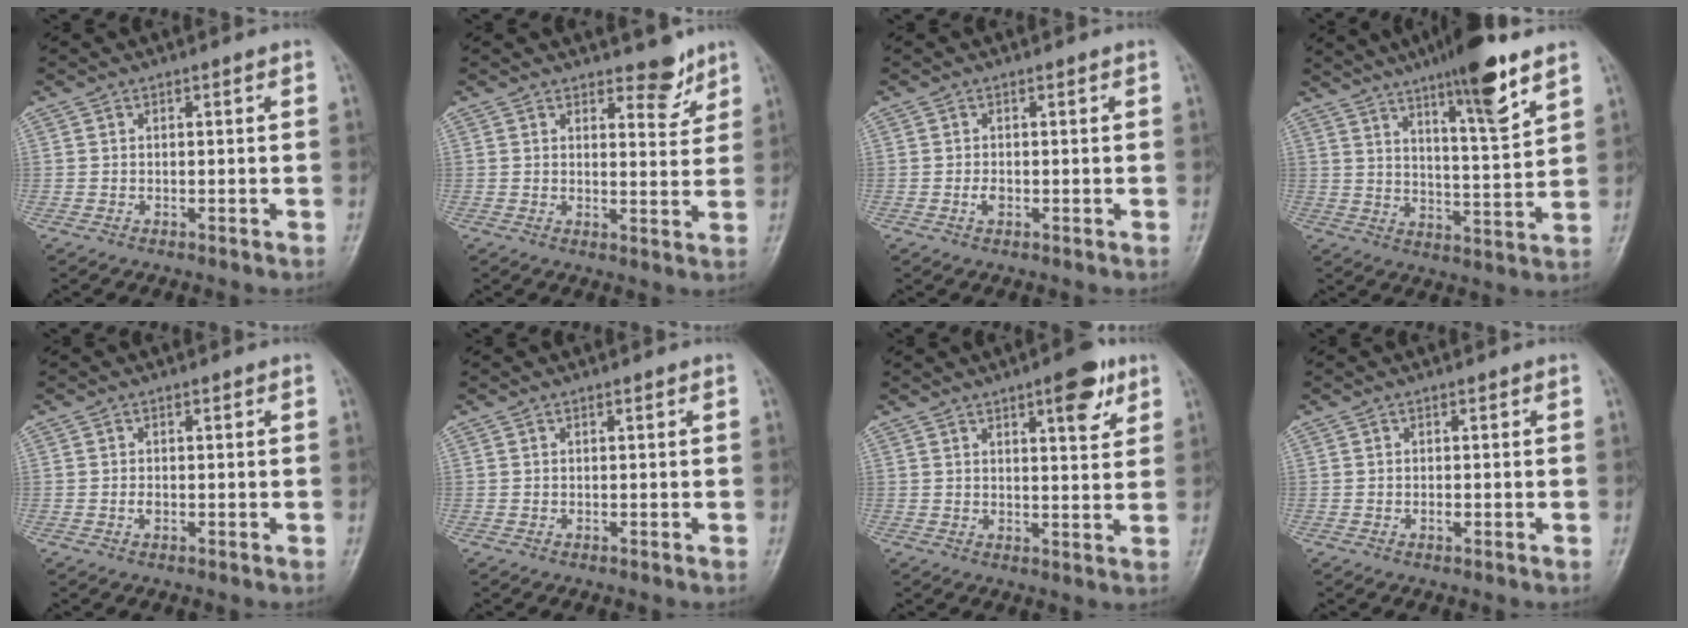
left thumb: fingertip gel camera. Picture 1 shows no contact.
{"total": 4.9, "force": [3.8, 2.1, 2.2], "torque": [-0.003, -0.030, 0.053]}
{"total": 1.4, "force": [-0.3, 0.9, 1.0], "torque": [-0.017, -0.001, -0.006]}
{"total": 13.9, "force": [8.9, 2.0, 10.4], "torque": [-0.155, -0.050, 0.144]}
{"total": 0.8, "force": [-0.1, 0.5, 0.6], "torque": [-0.009, 0.000, -0.002]}
{"total": 0.0}
{"total": 7.4, "force": [4.2, 2.4, 5.6], "torque": [-0.059, -0.020, 0.052]}
{"total": 0.6, "force": [-0.1, 0.4, 0.5], "torque": [-0.010, -0.001, -0.001]}